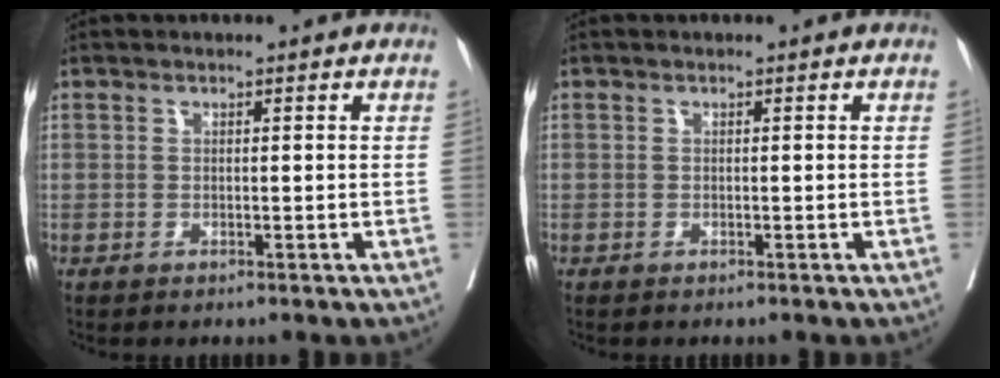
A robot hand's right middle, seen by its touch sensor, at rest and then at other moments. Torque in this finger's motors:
{"motor_torque": [-0.61, -0.84, -0.12, -0.04]}